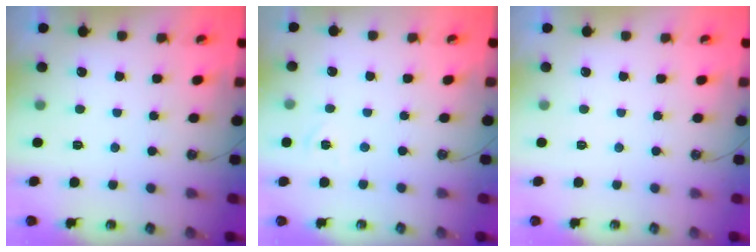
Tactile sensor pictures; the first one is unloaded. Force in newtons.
{"total": 3.7, "press": 3.7, "slide": 0.6}
{"total": 0.0}